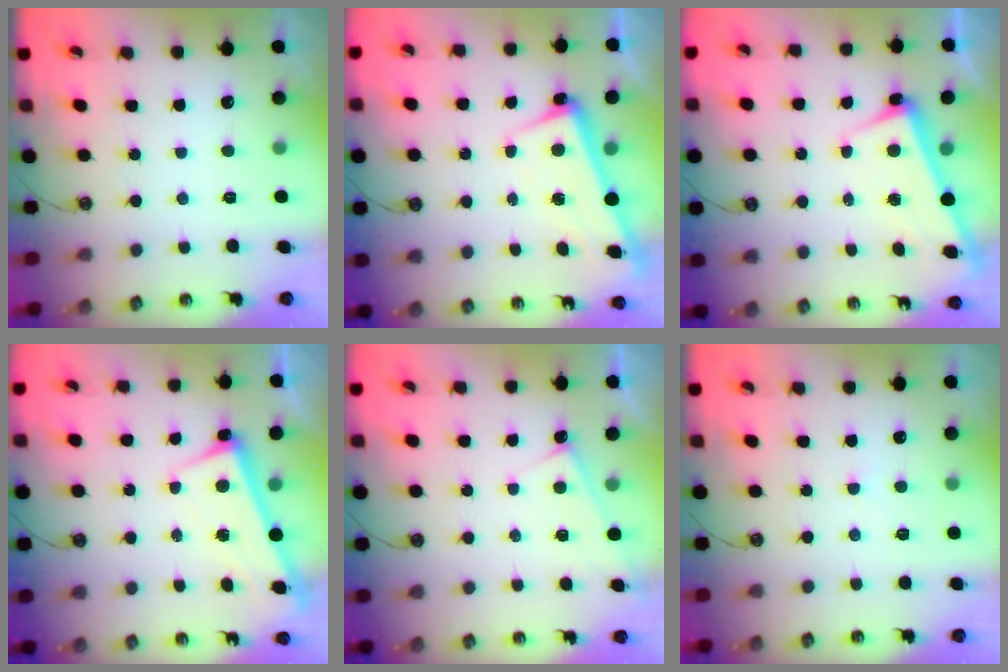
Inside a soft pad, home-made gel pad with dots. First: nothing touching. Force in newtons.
{"total": 2.3, "press": 2.2, "slide": 0.8}
{"total": 2.5, "press": 2.4, "slide": 0.7}
{"total": 2.7, "press": 2.6, "slide": 0.4}
{"total": 3.2, "press": 3.2, "slide": 0.3}
{"total": 2.0, "press": 2.0, "slide": 0.4}